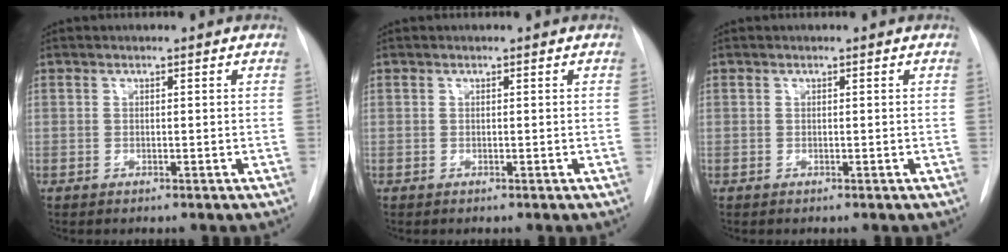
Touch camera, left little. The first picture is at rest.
{"total": 0.0}
{"total": 0.0}